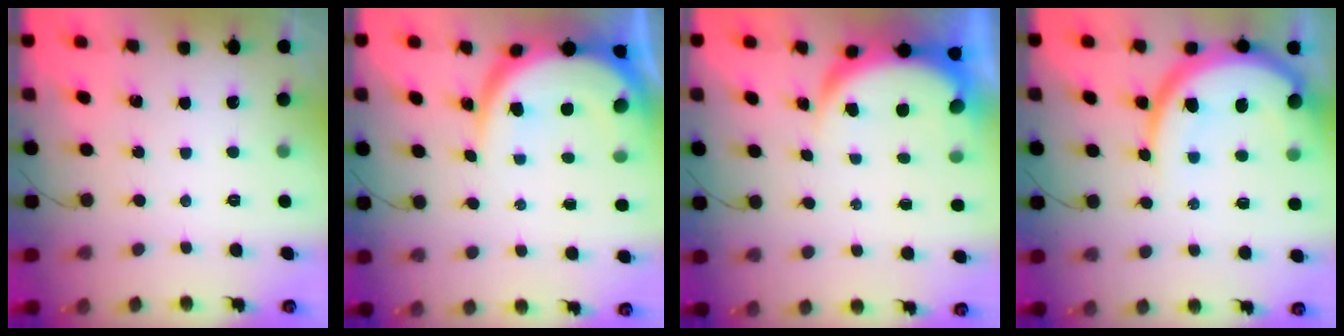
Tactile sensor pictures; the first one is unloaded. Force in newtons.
{"total": 11.0, "press": 10.9, "slide": 1.1}
{"total": 5.8, "press": 5.7, "slide": 0.7}
{"total": 14.6, "press": 14.5, "slide": 1.6}